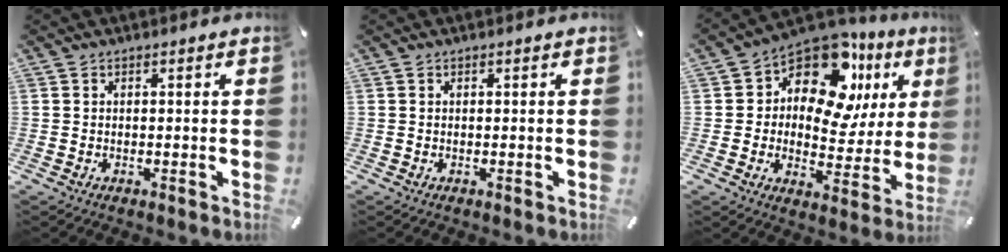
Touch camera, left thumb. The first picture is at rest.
{"total": 0.0}
{"total": 14.9, "force": [7.3, 9.2, 9.1], "torque": [-0.143, -0.055, 0.129]}